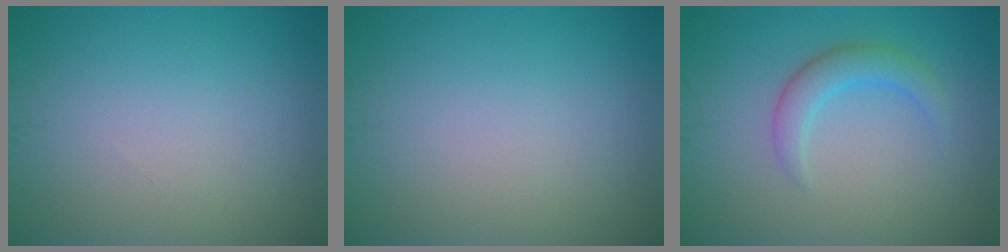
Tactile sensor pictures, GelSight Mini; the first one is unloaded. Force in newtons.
{"total": 0.0}
{"total": 2.6, "press": 2.6, "slide": 0.0}